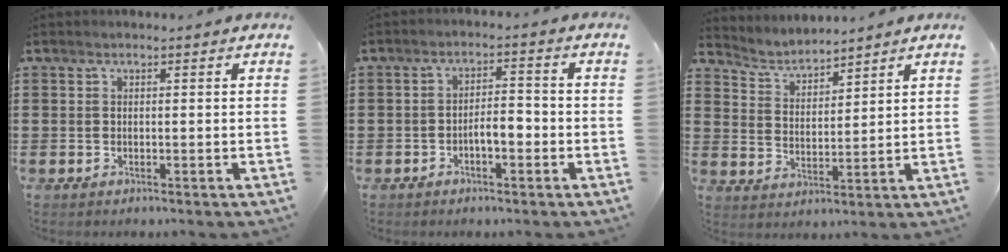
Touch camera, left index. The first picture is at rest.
{"total": 3.7, "force": [-1.7, 1.4, 3.0], "torque": [-0.054, 0.009, -0.034]}
{"total": 3.6, "force": [3.5, 0.7, 0.3], "torque": [-0.023, -0.015, 0.060]}